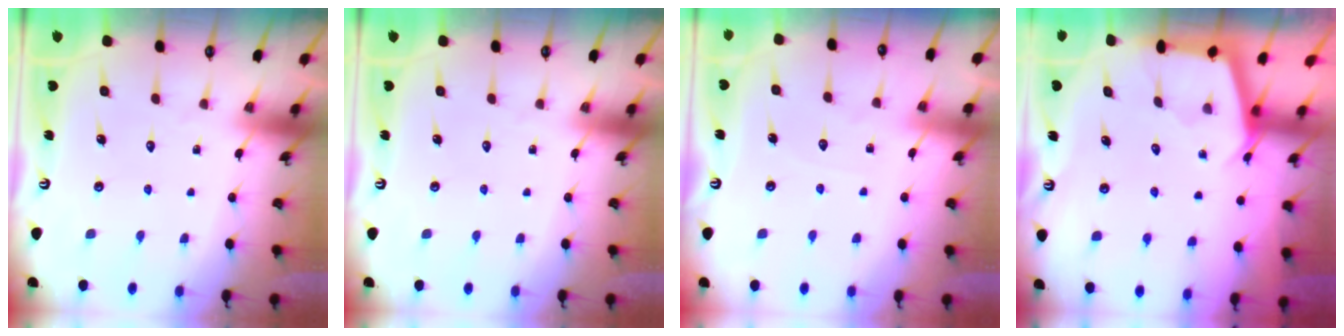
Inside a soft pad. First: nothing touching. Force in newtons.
{"total": 0.0}
{"total": 3.6, "press": 3.5, "slide": 0.6}
{"total": 2.4, "press": 2.4, "slide": 0.1}